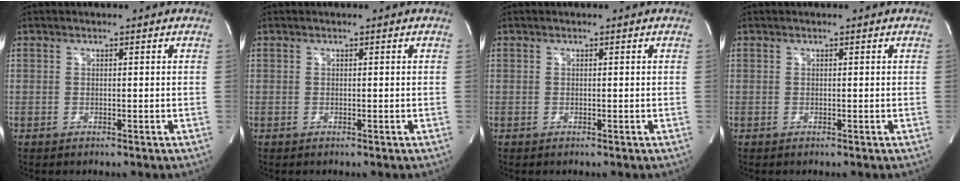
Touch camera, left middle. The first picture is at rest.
{"total": 0.0}
{"total": 0.0}
{"total": 0.0}